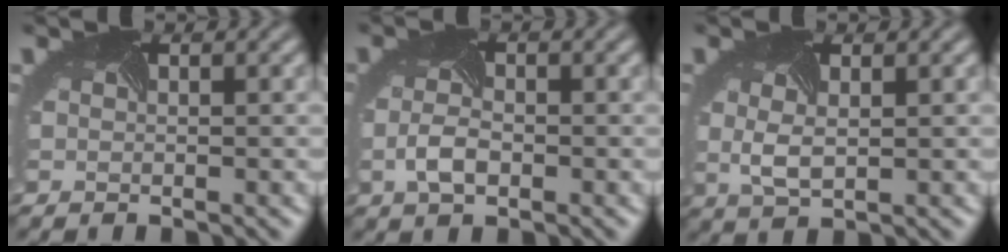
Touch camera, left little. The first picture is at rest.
{"total": 2.4, "force": [-1.0, 1.3, 1.8], "torque": [-0.045, -0.006, -0.016]}
{"total": 2.2, "force": [0.2, 1.1, 1.9], "torque": [-0.050, -0.004, 0.007]}